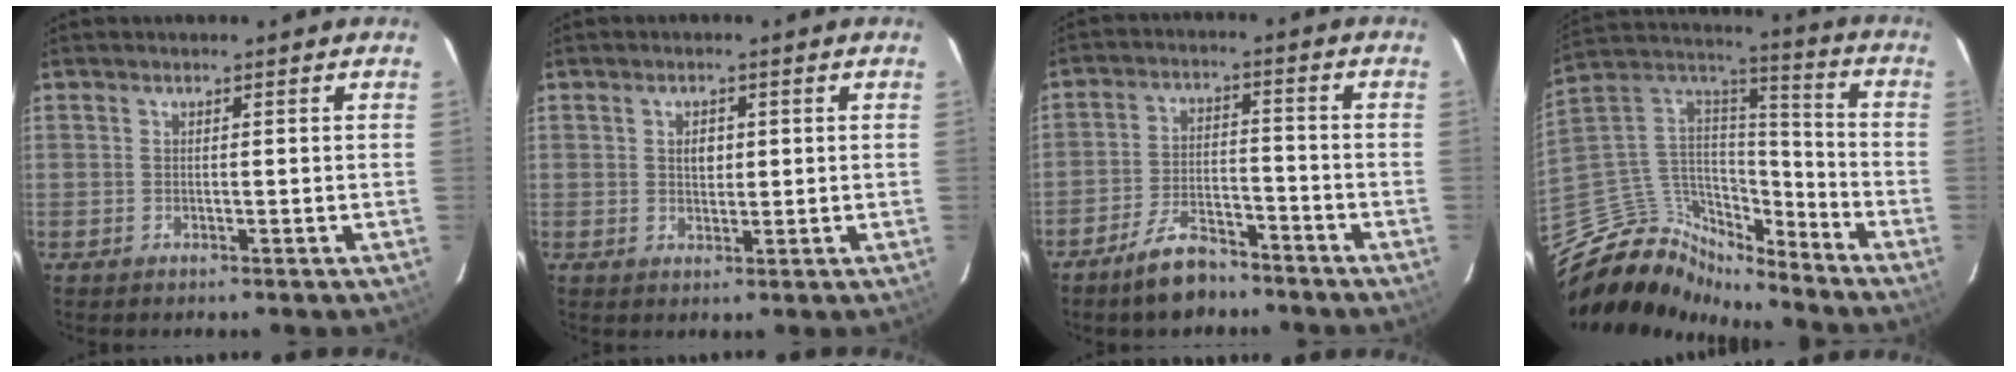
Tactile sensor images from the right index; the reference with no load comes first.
{"total": 2.6, "force": [0.5, 1.9, 1.7], "torque": [-0.026, 0.006, 0.009]}
{"total": 8.7, "force": [-7.0, 3.5, 4.0], "torque": [-0.094, 0.013, -0.113]}
{"total": 12.9, "force": [-11.6, 5.0, 2.6], "torque": [-0.072, 0.054, -0.227]}